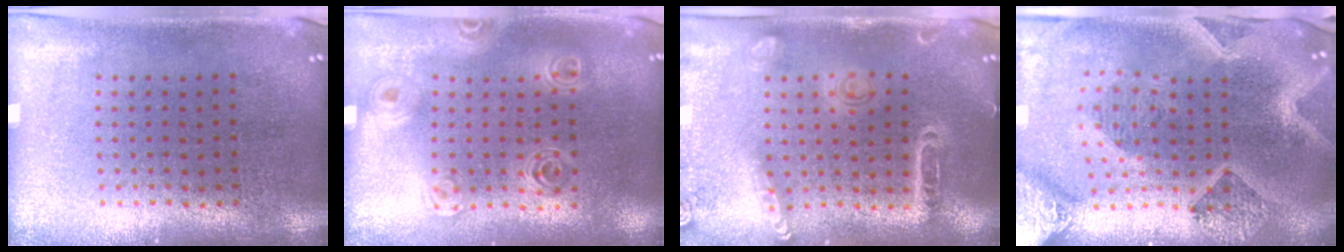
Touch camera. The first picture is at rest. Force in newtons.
{"total": 1.4, "press": 1.3, "slide": 0.5}
{"total": 1.6, "press": 1.5, "slide": 0.4}
{"total": 4.1, "press": 3.1, "slide": 2.6}